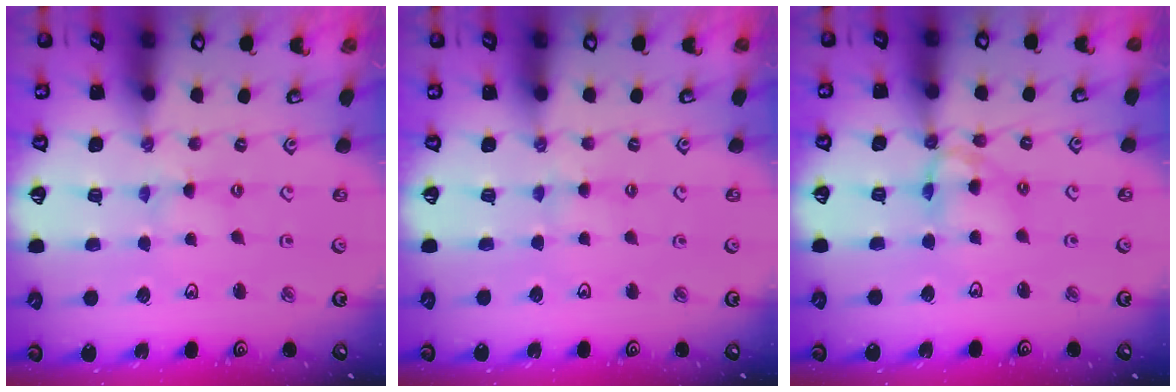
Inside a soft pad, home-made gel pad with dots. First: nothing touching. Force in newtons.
{"total": 3.1, "press": 3.0, "slide": 0.4}
{"total": 9.8, "press": 9.8, "slide": 0.8}